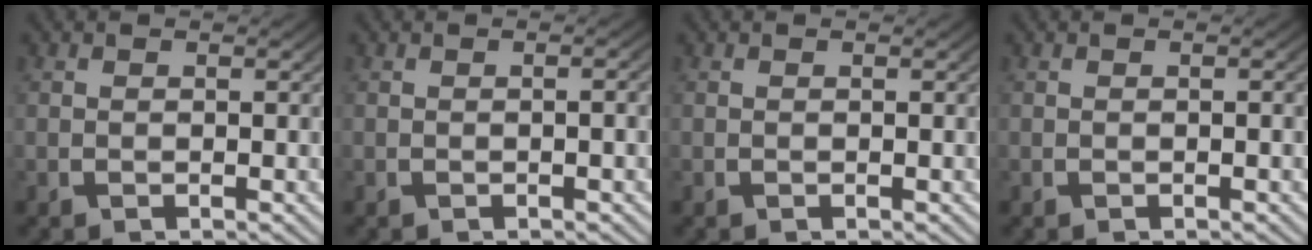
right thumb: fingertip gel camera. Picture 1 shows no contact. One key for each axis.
{"total": 0.8, "fx": -0.2, "fy": -0.1, "fz": 0.8, "tx": -0.012, "ty": 0.005, "tz": -0.003}
{"total": 0.0}
{"total": 0.0}